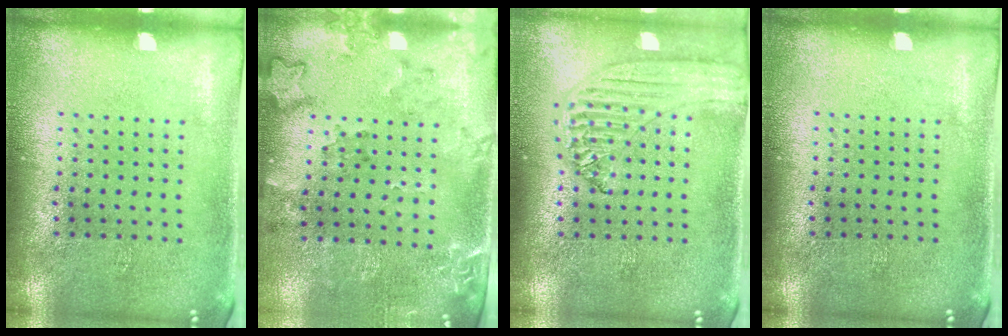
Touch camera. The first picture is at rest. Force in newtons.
{"total": 1.9, "press": 1.5, "slide": 1.1}
{"total": 1.3, "press": 1.2, "slide": 0.2}
{"total": 0.0}